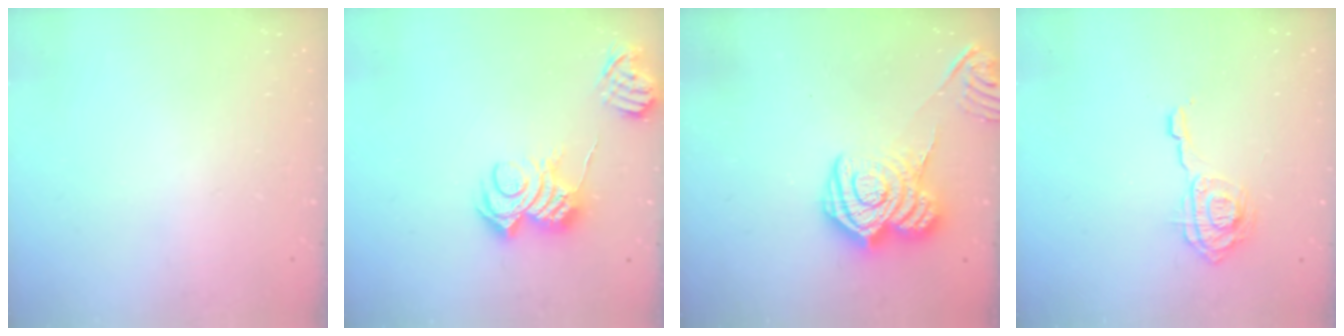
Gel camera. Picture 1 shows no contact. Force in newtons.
{"total": 10.9, "press": 10.8, "slide": 1.1}
{"total": 13.9, "press": 13.8, "slide": 1.0}
{"total": 10.3, "press": 10.3, "slide": 1.0}